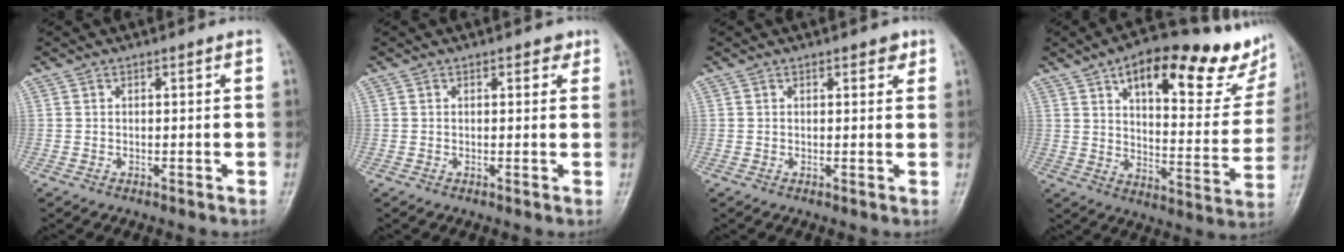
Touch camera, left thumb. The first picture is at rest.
{"total": 1.7, "force": [1.0, 1.0, 0.9], "torque": [0.002, -0.002, 0.007]}
{"total": 2.2, "force": [1.3, 1.1, 1.4], "torque": [-0.007, -0.004, 0.014]}
{"total": 26.5, "force": [14.4, 9.5, 20.0], "torque": [-0.232, -0.026, 0.208]}